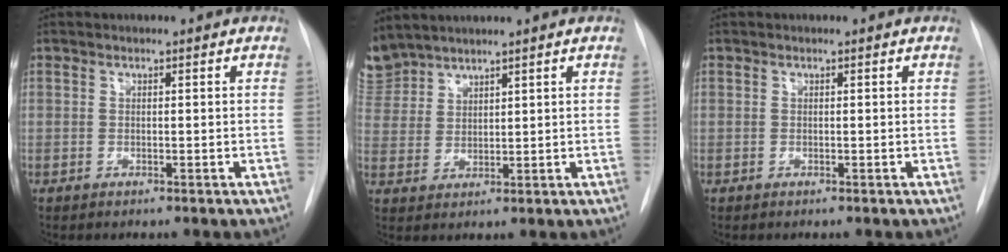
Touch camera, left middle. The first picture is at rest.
{"total": 5.9, "force": [5.7, 1.7, 0.2], "torque": [-0.014, 0.010, 0.126]}
{"total": 0.0}